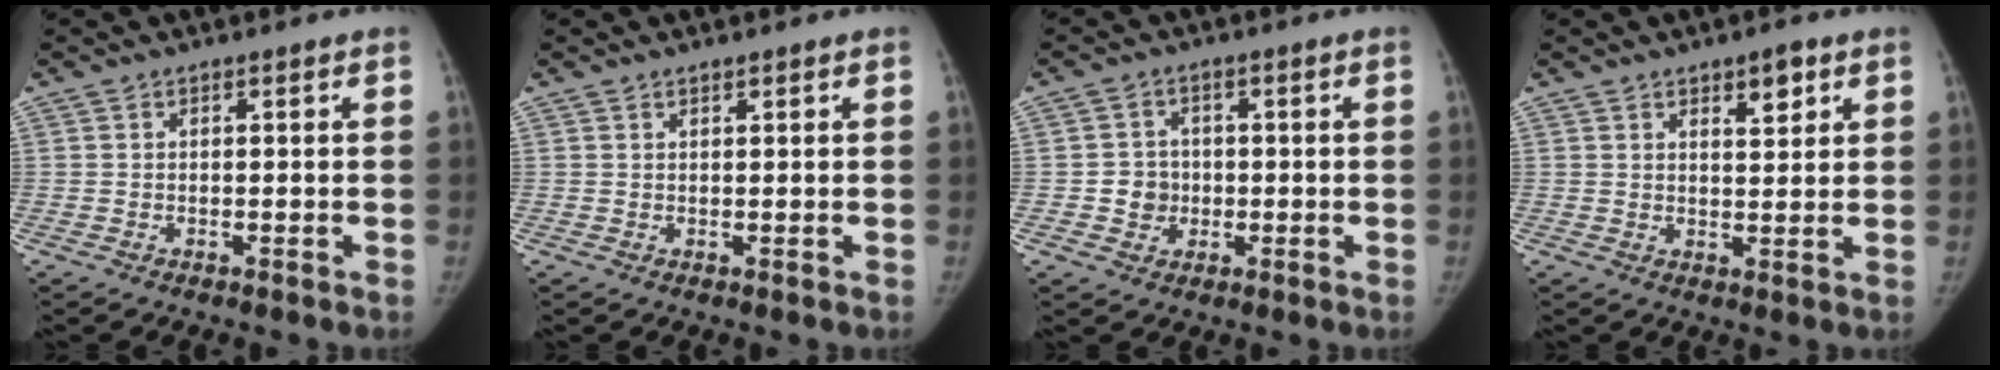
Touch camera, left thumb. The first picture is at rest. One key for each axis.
{"total": 0.6, "fx": 0.6, "fy": 0.2, "fz": 0.3, "tx": -0.006, "ty": -0.004, "tz": 0.010}
{"total": 4.4, "fx": -0.5, "fy": 4.2, "fz": 1.4, "tx": 0.001, "ty": 0.007, "tz": -0.009}
{"total": 4.7, "fx": 2.6, "fy": 2.0, "fz": 3.4, "tx": -0.034, "ty": -0.014, "tz": 0.037}